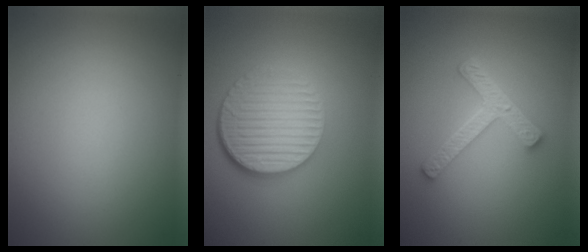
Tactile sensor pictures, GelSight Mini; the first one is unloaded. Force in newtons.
{"total": 6.4, "press": 4.4, "slide": 4.7}
{"total": 4.3, "press": 3.3, "slide": 2.7}